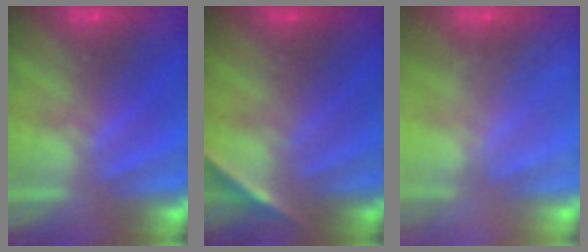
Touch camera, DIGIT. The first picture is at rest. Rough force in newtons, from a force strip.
{"total": 1.6}
{"total": 2.4}